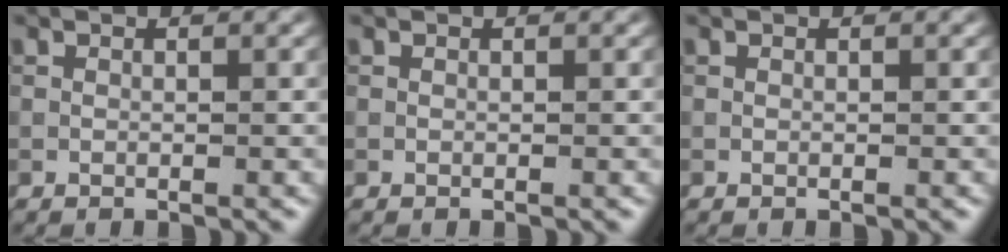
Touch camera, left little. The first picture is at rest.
{"total": 0.0}
{"total": 0.0}